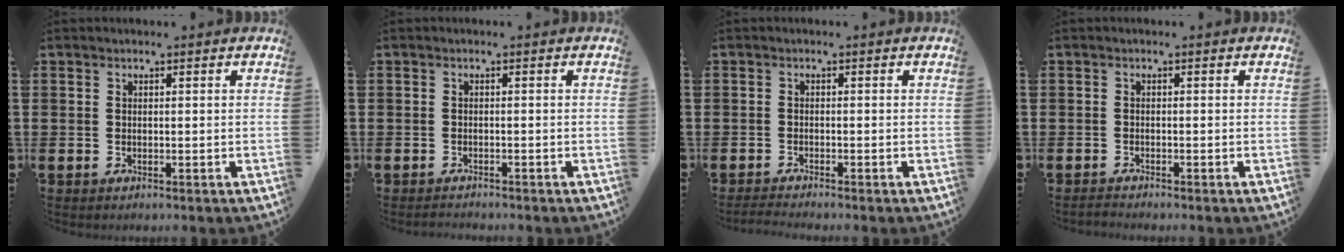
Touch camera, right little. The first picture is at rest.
{"total": 0.7, "force": [-0.7, 0.0, 0.0], "torque": [-0.002, -0.001, -0.015]}
{"total": 1.1, "force": [-1.0, -0.1, 0.5], "torque": [-0.007, -0.001, -0.019]}
{"total": 0.7, "force": [-0.6, 0.0, 0.1], "torque": [-0.003, -0.003, -0.013]}